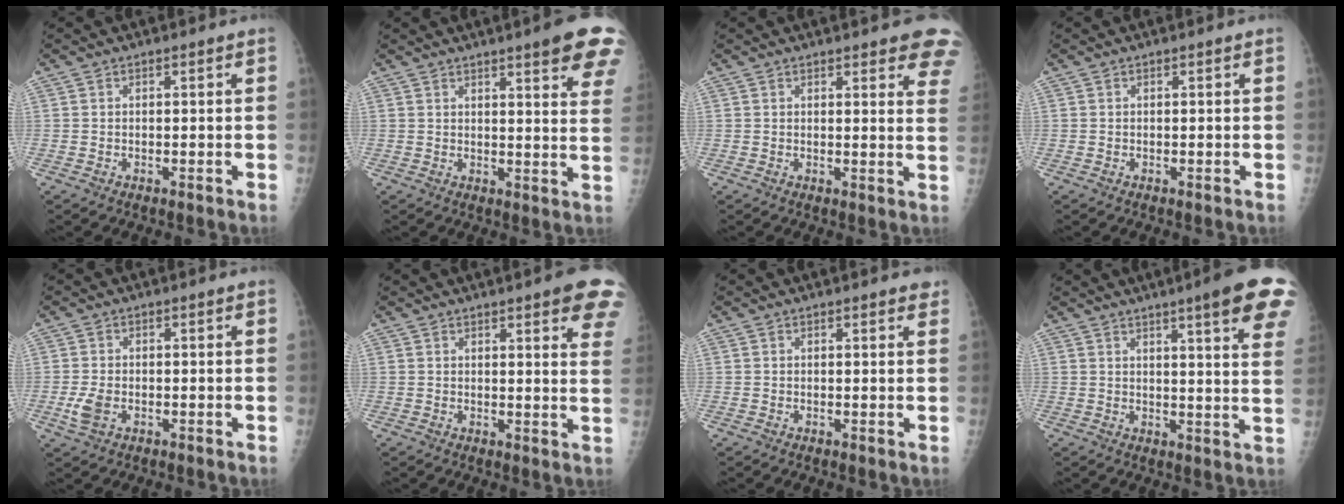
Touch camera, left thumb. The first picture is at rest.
{"total": 13.2, "force": [8.5, 2.1, 9.9], "torque": [-0.095, -0.034, 0.088]}
{"total": 9.4, "force": [6.9, 2.6, 5.9], "torque": [-0.034, -0.027, 0.063]}
{"total": 0.0}
{"total": 3.5, "force": [-1.2, 2.2, 2.5], "torque": [-0.058, 0.003, -0.019]}
{"total": 10.9, "force": [6.4, 2.4, 8.5], "torque": [-0.074, -0.020, 0.062]}
{"total": 1.2, "force": [1.0, 0.5, 0.6], "torque": [0.000, -0.001, 0.008]}
{"total": 15.2, "force": [9.0, 1.7, 12.1], "torque": [-0.134, -0.031, 0.099]}